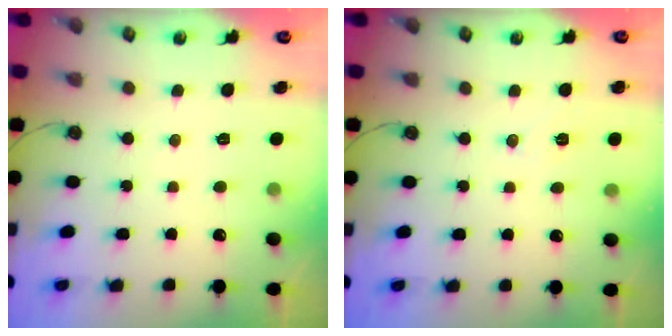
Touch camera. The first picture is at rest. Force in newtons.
{"total": 7.0, "press": 5.3, "slide": 4.5}